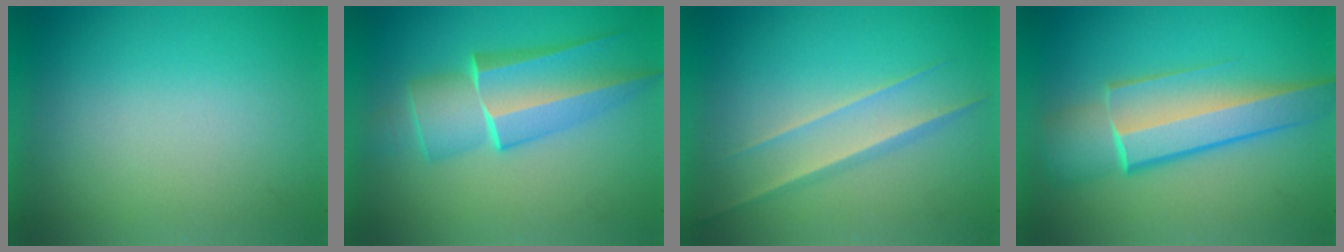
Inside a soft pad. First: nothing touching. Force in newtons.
{"total": 5.8}
{"total": 1.5}
{"total": 6.2}